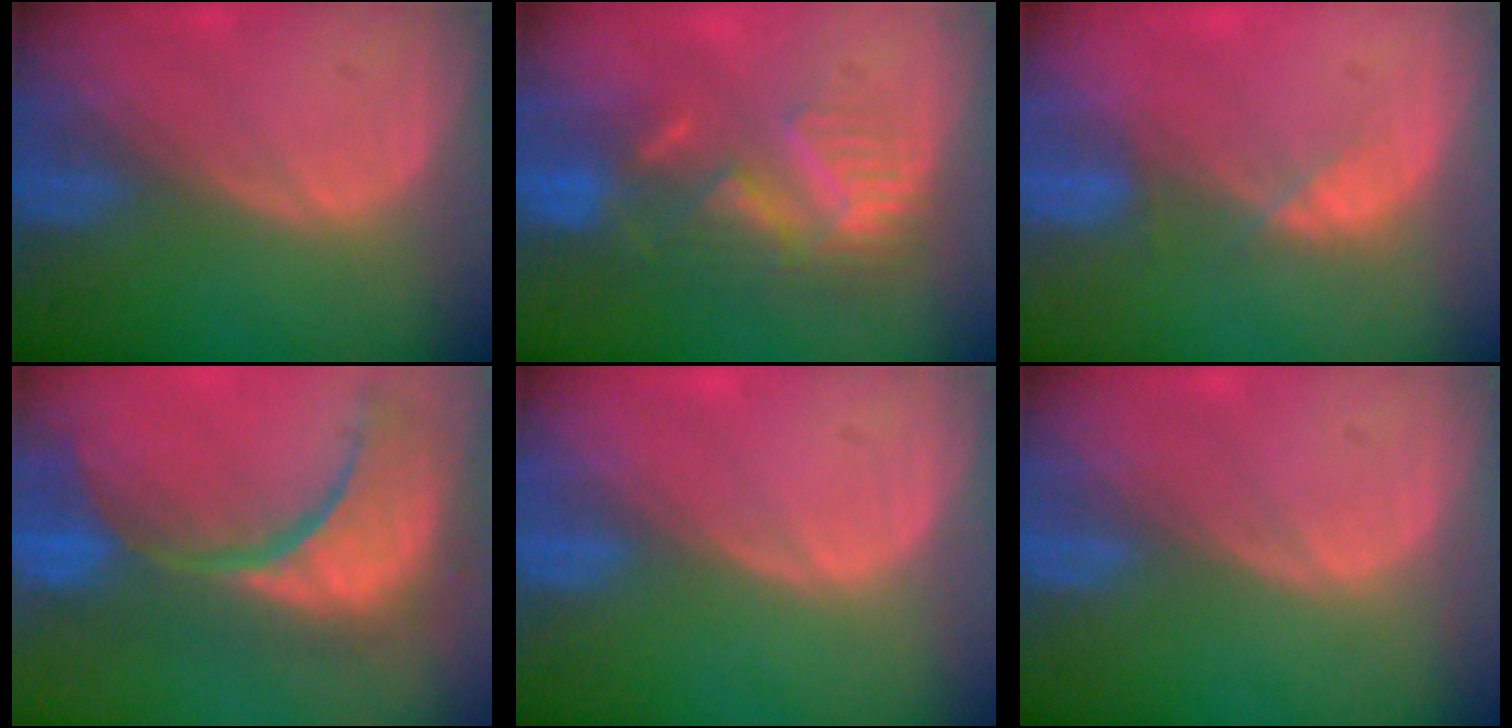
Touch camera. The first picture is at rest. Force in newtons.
{"total": 8.9, "press": 8.0, "slide": 3.7}
{"total": 2.3, "press": 2.2, "slide": 0.7}
{"total": 14.3, "press": 12.0, "slide": 7.8}
{"total": 0.0}
{"total": 0.0}